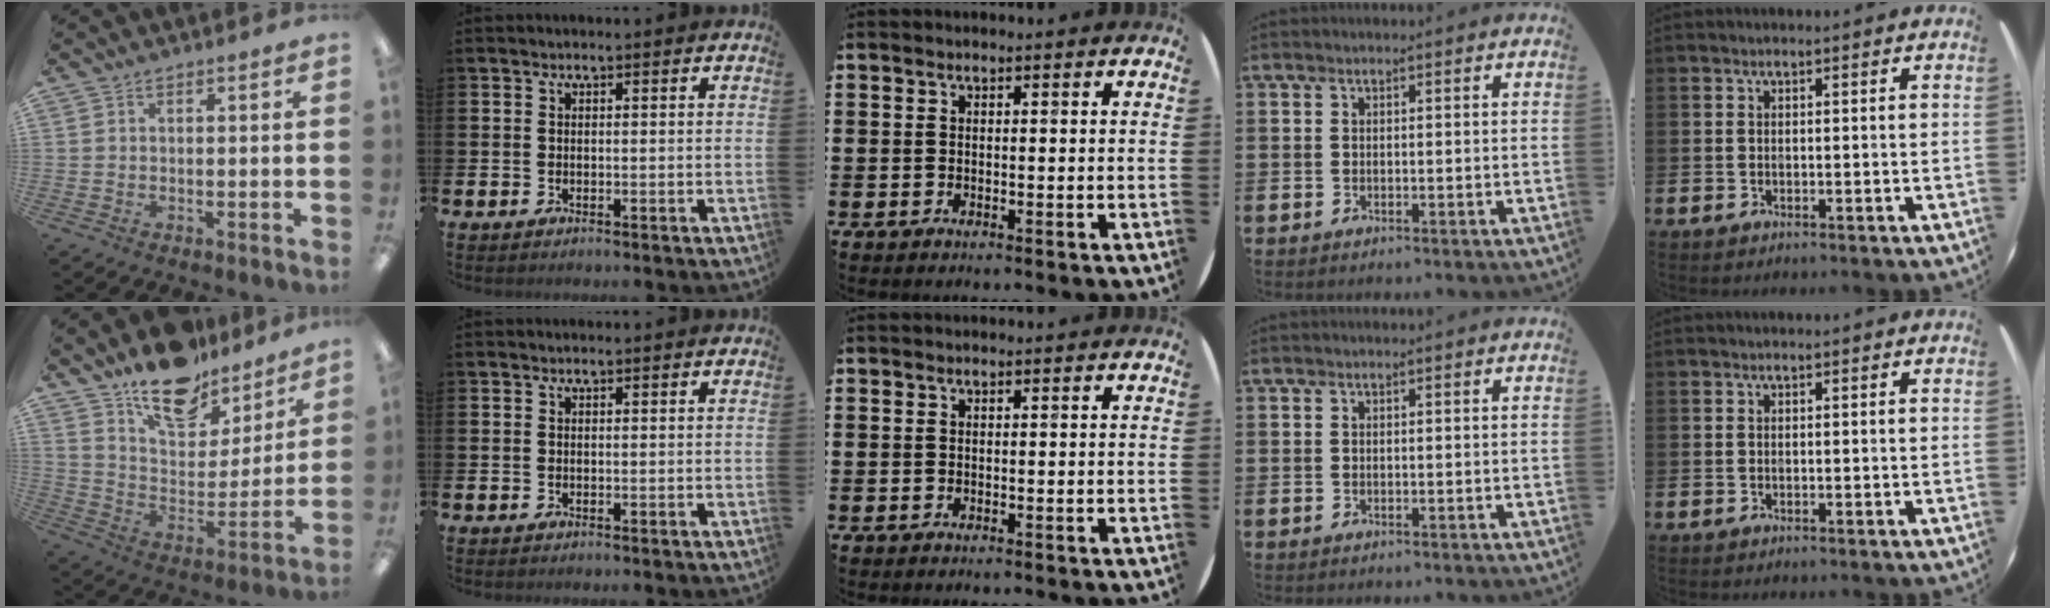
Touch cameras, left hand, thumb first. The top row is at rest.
{"thumb": {"total": 16.0, "force": [13.1, 7.2, 5.6], "torque": [-0.099, -0.094, 0.236]}}